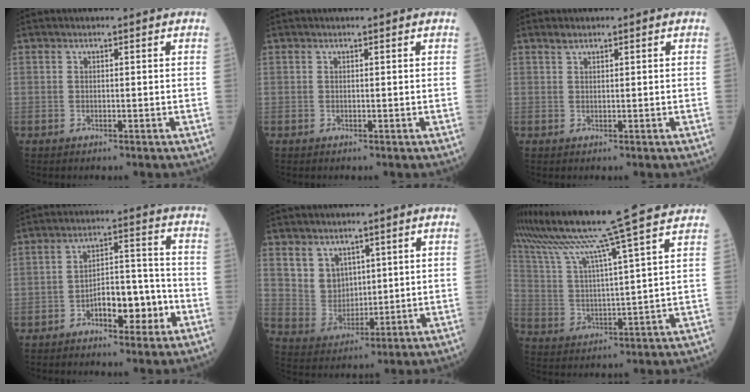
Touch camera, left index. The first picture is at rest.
{"total": 0.9, "force": [0.8, -0.1, 0.4], "torque": [-0.009, 0.001, 0.010]}
{"total": 0.9, "force": [0.8, 0.2, 0.3], "torque": [-0.010, 0.006, 0.019]}
{"total": 8.0, "force": [-4.0, 3.0, 6.3], "torque": [-0.101, 0.025, -0.063]}
{"total": 6.0, "force": [2.6, 5.1, 1.7], "torque": [-0.043, 0.012, 0.060]}
{"total": 19.0, "force": [15.9, -2.8, 10.1], "torque": [-0.189, -0.005, 0.245]}